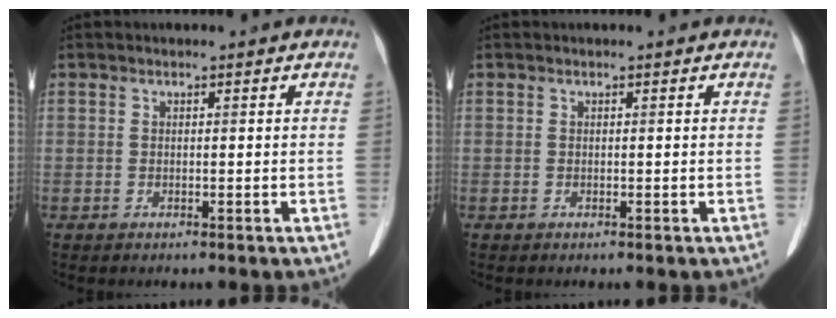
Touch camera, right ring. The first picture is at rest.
{"total": 0.0}